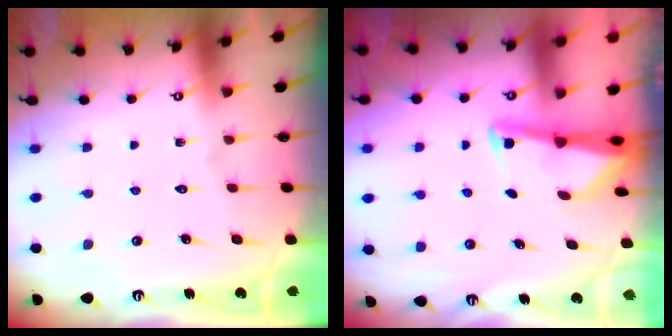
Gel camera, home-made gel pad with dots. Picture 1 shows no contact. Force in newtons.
{"total": 2.9, "press": 2.9, "slide": 0.4}